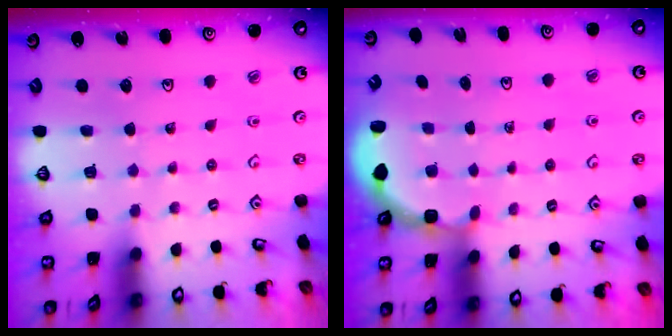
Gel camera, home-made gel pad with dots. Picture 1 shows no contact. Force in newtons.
{"total": 2.7, "press": 2.3, "slide": 1.5}